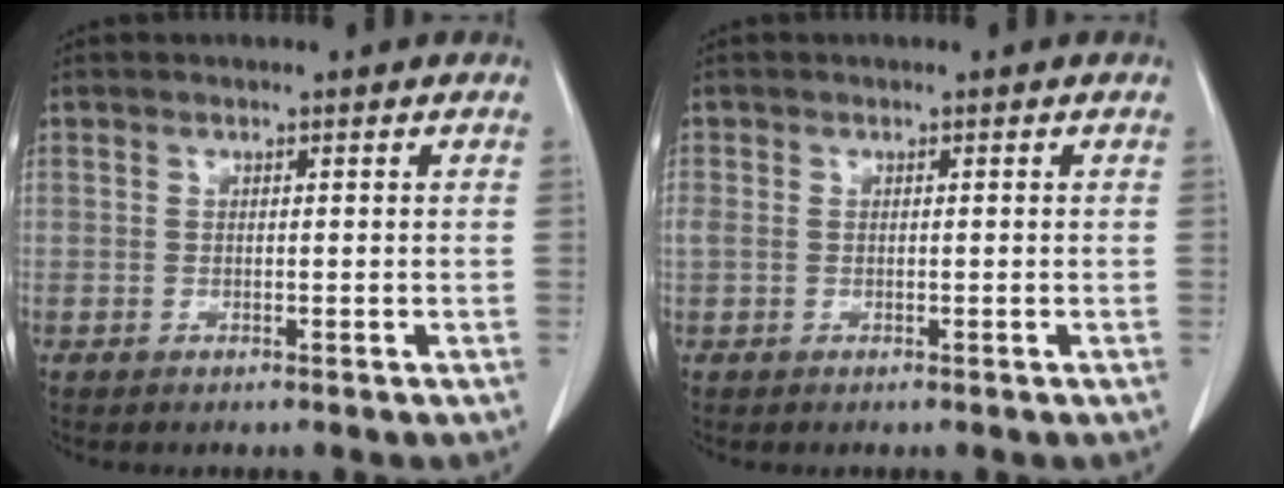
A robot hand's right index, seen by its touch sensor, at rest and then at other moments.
{"total": 0.9, "force": [0.0, 0.6, 0.7], "torque": [-0.029, 0.012, 0.003]}